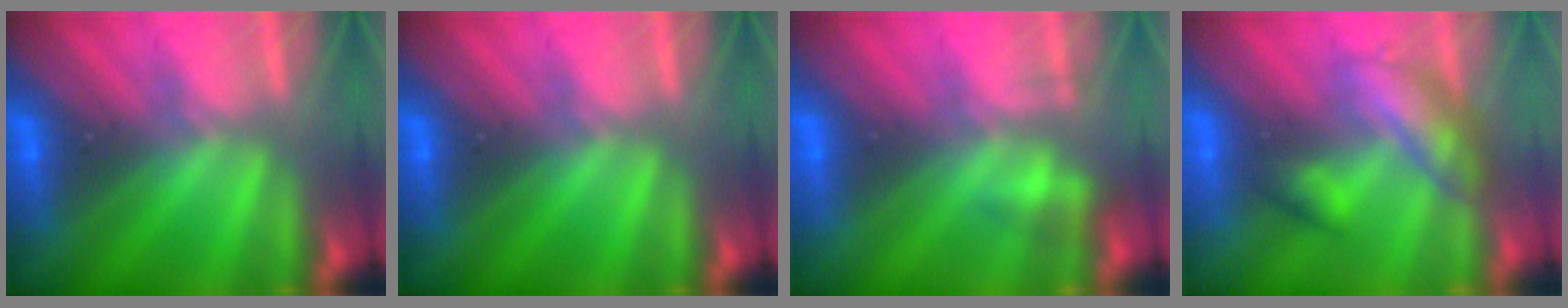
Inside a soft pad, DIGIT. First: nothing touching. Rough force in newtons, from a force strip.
{"total": 0.0}
{"total": 2.1}
{"total": 2.6}